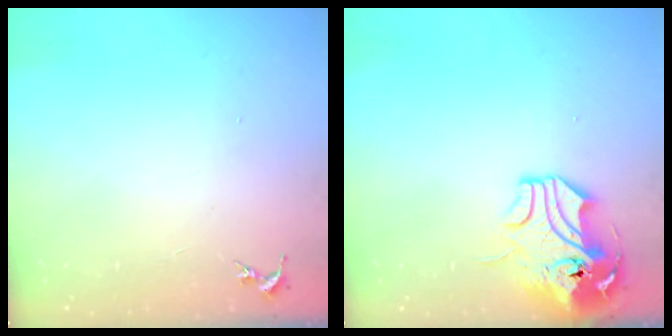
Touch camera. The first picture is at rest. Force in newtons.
{"total": 12.0, "press": 11.8, "slide": 2.2}